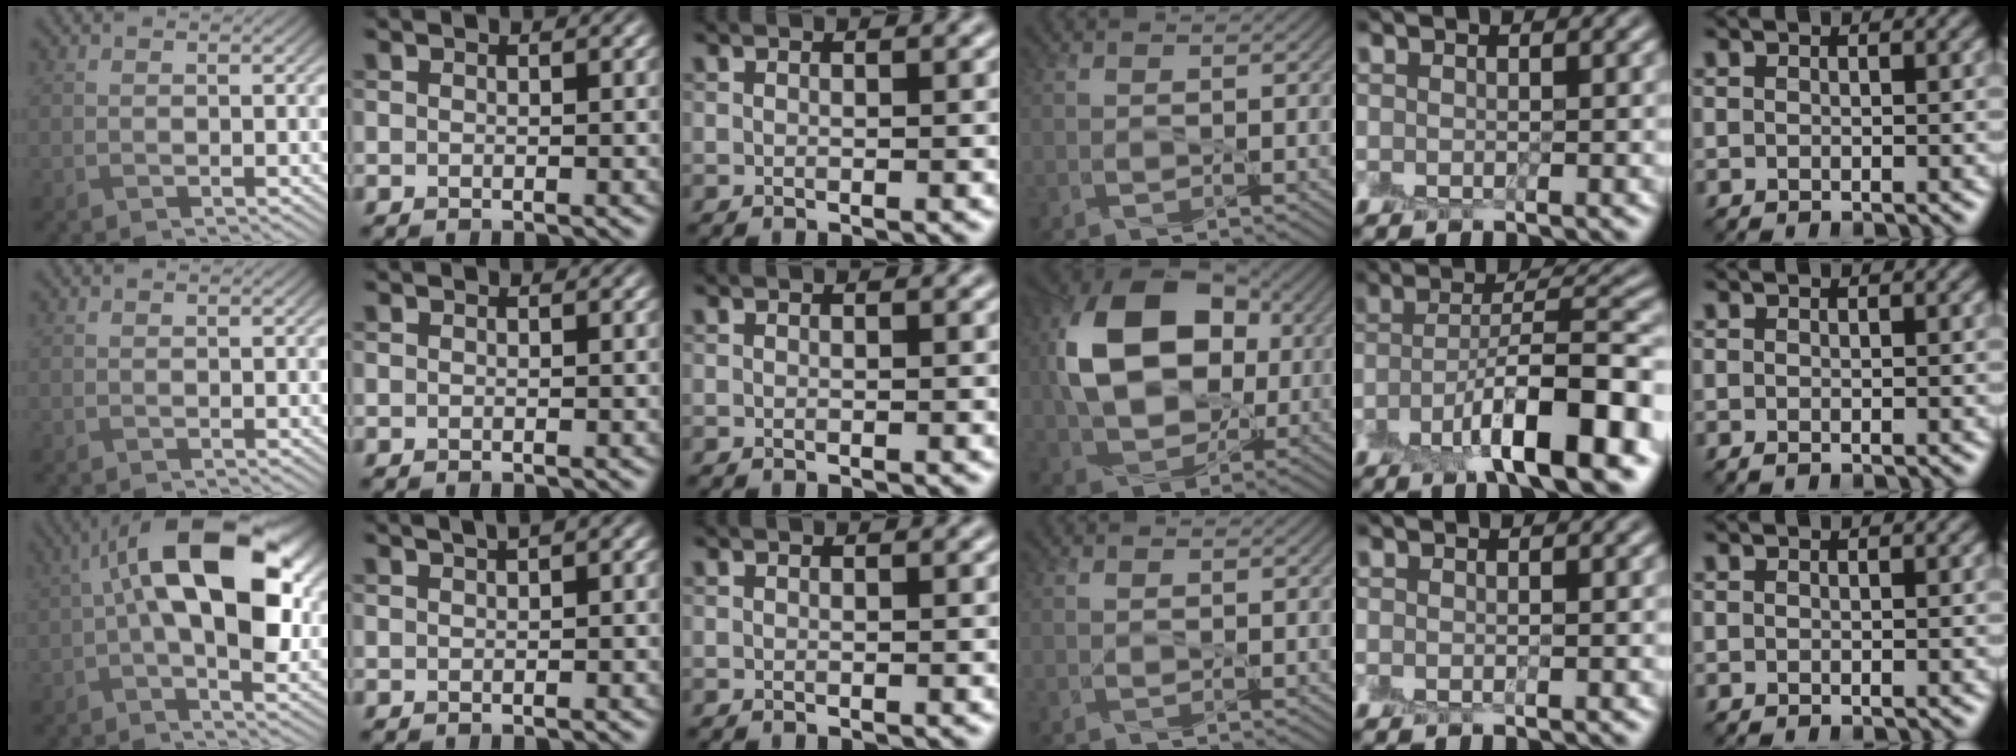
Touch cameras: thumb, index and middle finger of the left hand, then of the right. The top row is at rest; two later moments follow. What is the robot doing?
{"motion": "peel", "object": "envelope seal"}